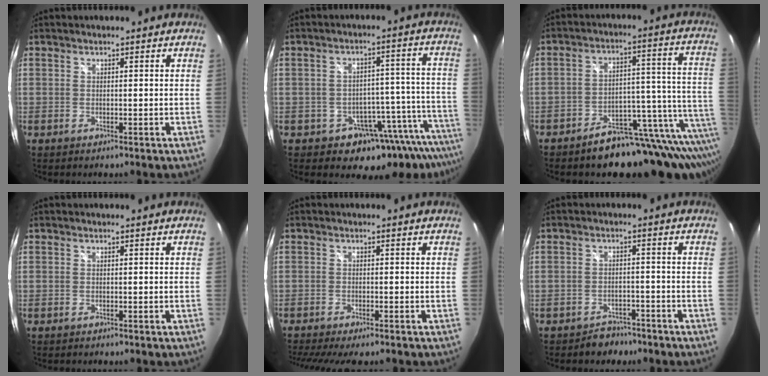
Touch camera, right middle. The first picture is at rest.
{"total": 11.9, "force": [-9.6, 5.7, 4.3], "torque": [-0.049, 0.028, -0.118]}
{"total": 16.5, "force": [-11.7, 6.5, 9.6], "torque": [-0.097, 0.004, -0.162]}
{"total": 0.8, "force": [-0.8, 0.2, 0.2], "torque": [-0.005, -0.006, -0.014]}
{"total": 8.1, "force": [-6.9, 0.8, 4.1], "torque": [-0.093, -0.027, -0.111]}
{"total": 4.7, "force": [-3.9, 2.7, 0.5], "torque": [-0.016, 0.012, -0.052]}